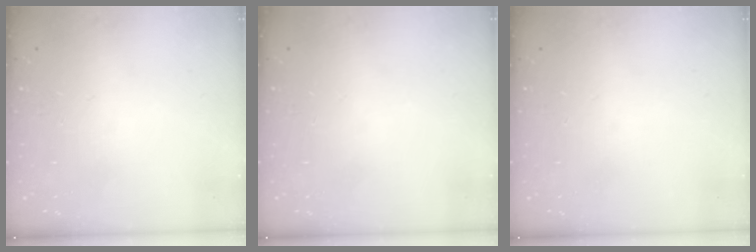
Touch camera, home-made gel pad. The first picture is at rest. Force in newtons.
{"total": 0.0}
{"total": 0.0}